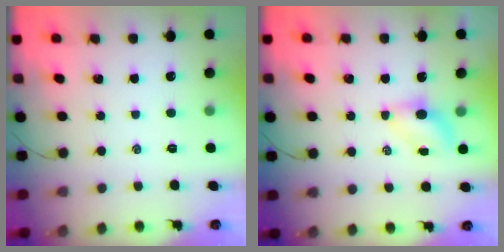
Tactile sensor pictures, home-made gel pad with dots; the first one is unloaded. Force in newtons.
{"total": 4.3, "press": 4.2, "slide": 0.9}